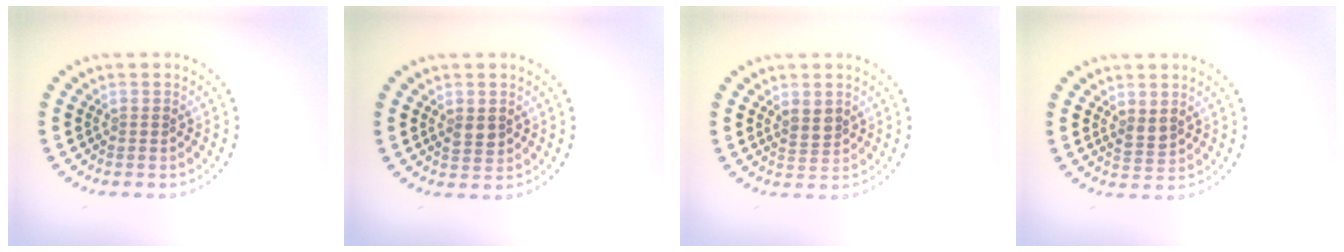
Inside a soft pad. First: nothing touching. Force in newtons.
{"total": 1.6, "press": 1.6, "slide": 0.2}
{"total": 1.6, "press": 1.4, "slide": 0.8}
{"total": 1.2, "press": 1.1, "slide": 0.5}